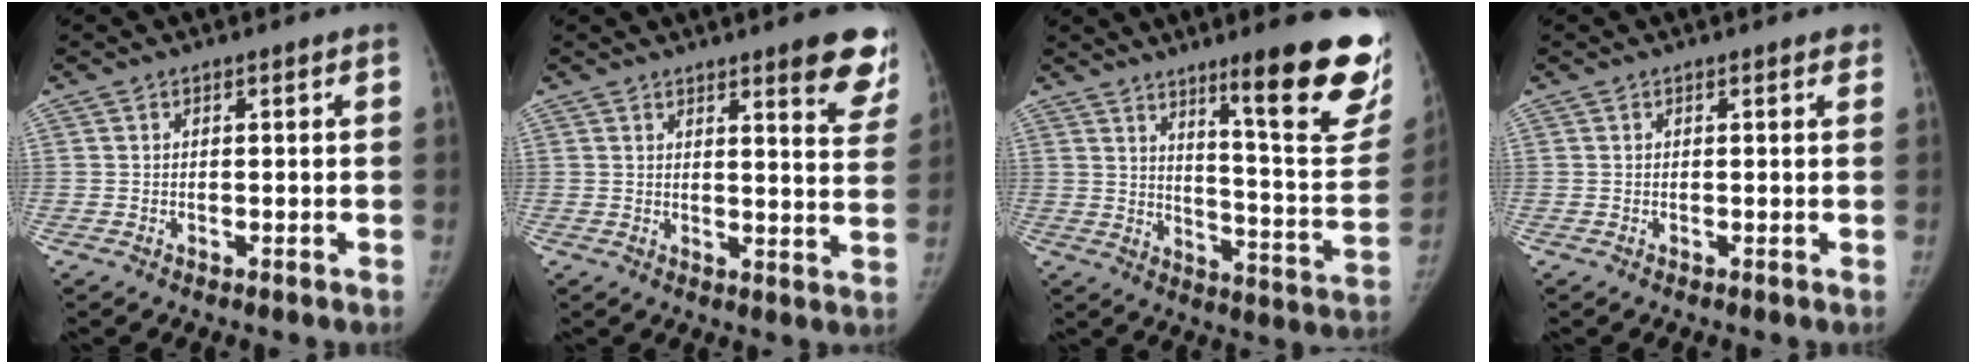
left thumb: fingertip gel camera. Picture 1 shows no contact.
{"total": 10.7, "force": [7.2, 2.4, 7.5], "torque": [-0.055, -0.040, 0.077]}
{"total": 22.1, "force": [13.7, 3.3, 17.1], "torque": [-0.190, -0.087, 0.200]}
{"total": 0.9, "force": [0.6, 0.4, 0.5], "torque": [-0.003, -0.002, 0.003]}